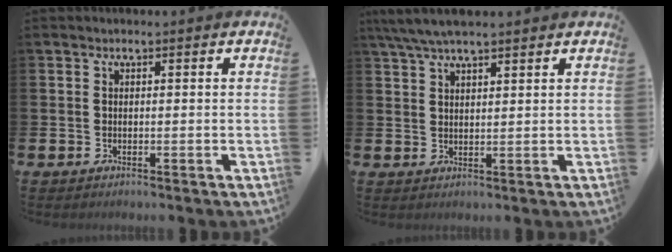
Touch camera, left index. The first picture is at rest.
{"total": 5.0, "force": [4.3, 0.9, 2.5], "torque": [-0.054, -0.007, 0.077]}